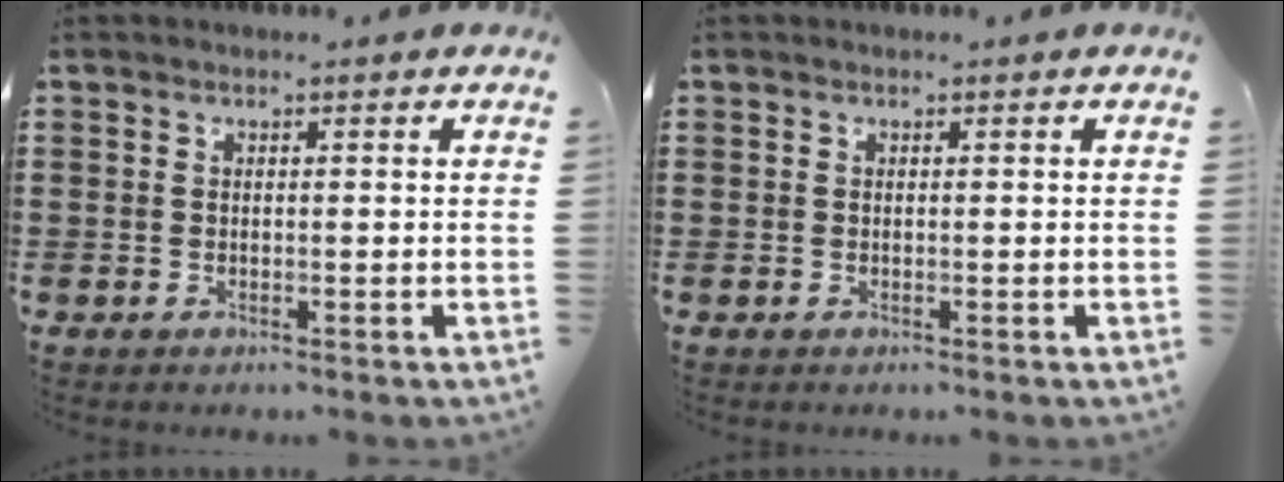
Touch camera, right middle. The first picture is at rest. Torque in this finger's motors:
{"motor_torque": [1.08, -0.51, 0.00, -0.01]}